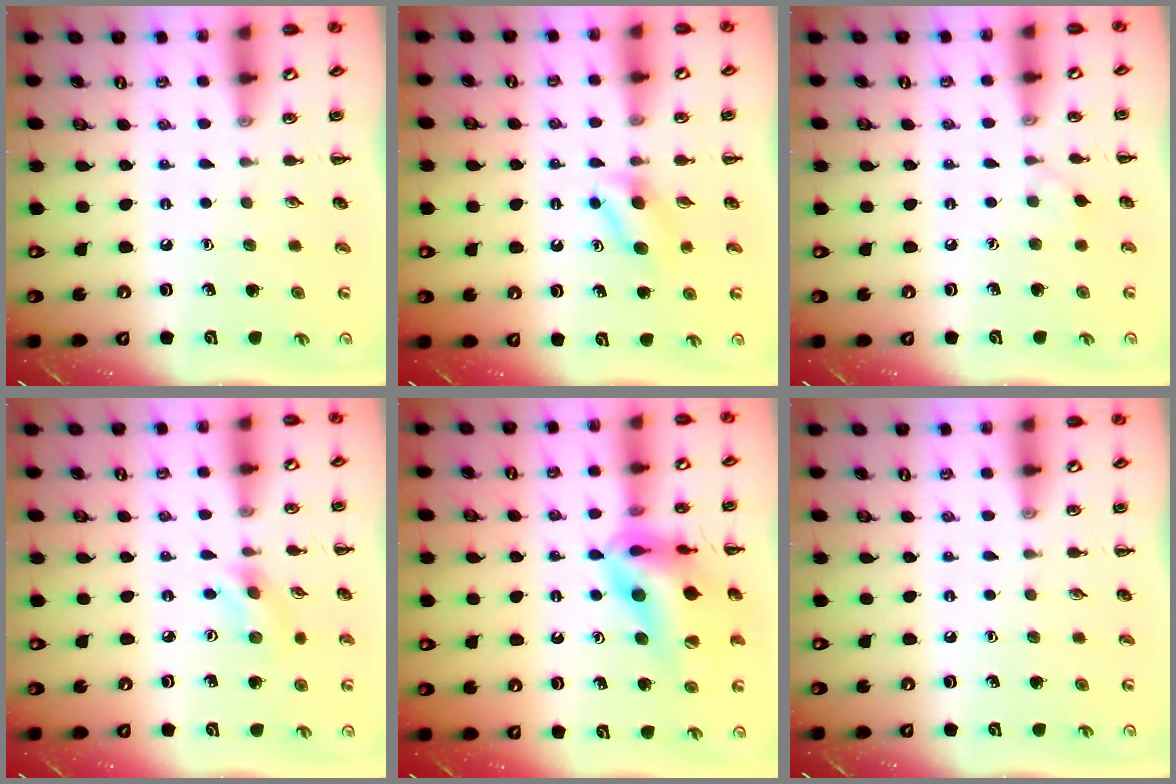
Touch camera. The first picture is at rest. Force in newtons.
{"total": 4.8, "press": 4.6, "slide": 1.4}
{"total": 2.9, "press": 2.6, "slide": 1.1}
{"total": 2.8, "press": 2.7, "slide": 0.9}
{"total": 16.7, "press": 16.4, "slide": 3.3}
{"total": 0.0}